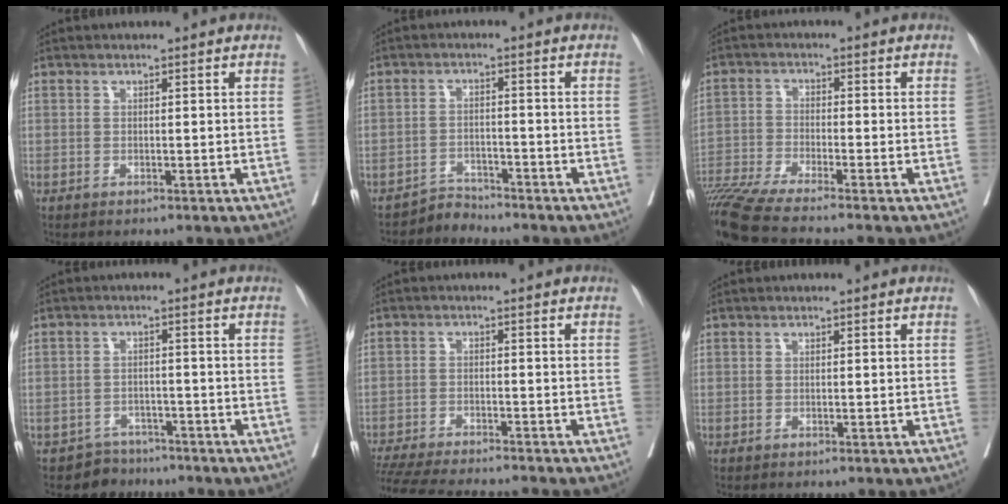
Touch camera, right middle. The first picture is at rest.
{"total": 2.9, "force": [-2.6, 0.2, -1.1], "torque": [0.028, -0.004, -0.046]}
{"total": 12.9, "force": [-11.3, -1.3, 6.0], "torque": [-0.098, -0.023, -0.194]}
{"total": 3.7, "force": [-3.0, 1.9, -0.9], "torque": [0.016, 0.006, -0.050]}
{"total": 14.6, "force": [-13.2, 1.1, 6.1], "torque": [-0.110, -0.029, -0.199]}
{"total": 0.0}